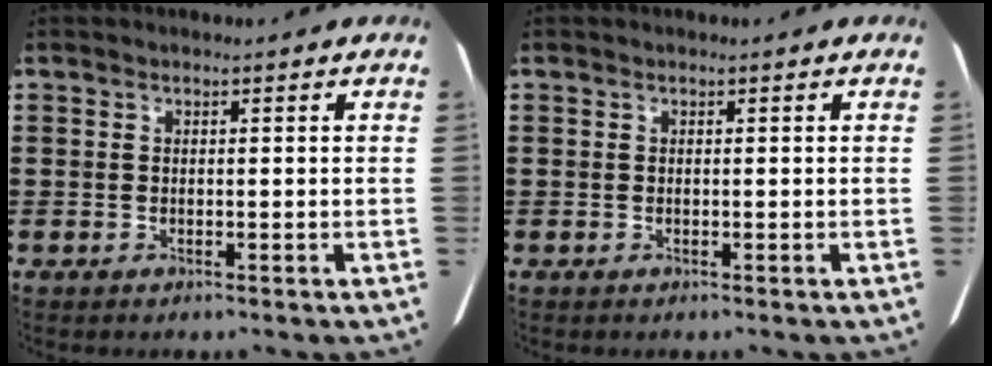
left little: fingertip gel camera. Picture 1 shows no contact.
{"total": 0.0}